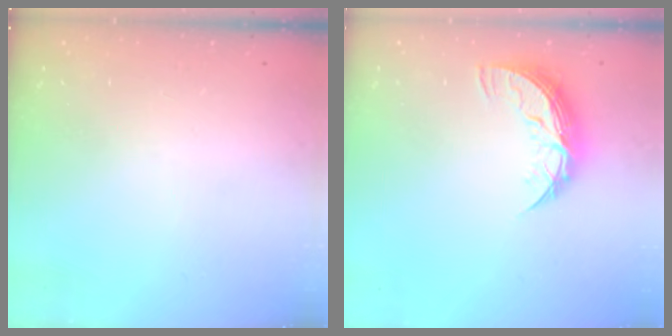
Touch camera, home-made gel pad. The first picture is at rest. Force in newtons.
{"total": 9.1, "press": 9.1, "slide": 0.4}